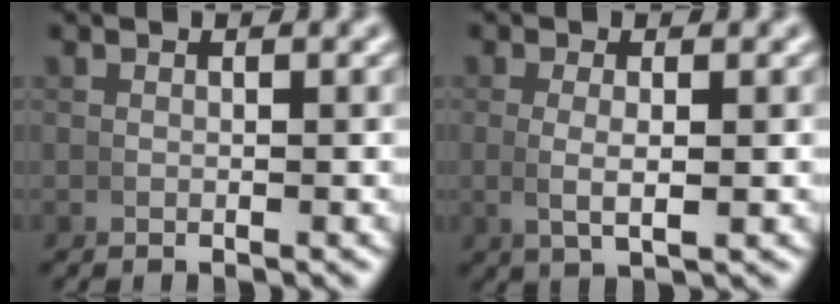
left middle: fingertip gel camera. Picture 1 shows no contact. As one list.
[{"total": 2.4, "force": [0.1, 0.6, 2.3], "torque": [-0.049, -0.008, 0.011]}]